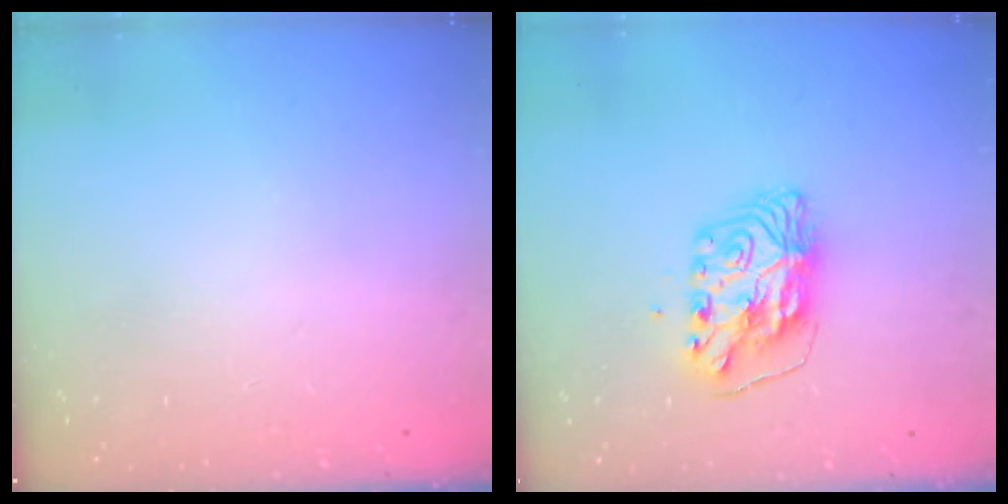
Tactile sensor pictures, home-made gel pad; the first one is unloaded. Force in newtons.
{"total": 8.8, "press": 8.8, "slide": 0.8}